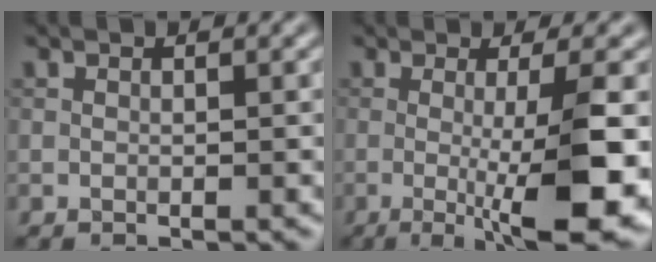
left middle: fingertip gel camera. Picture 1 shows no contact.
{"total": 9.7, "force": [-1.5, 2.0, 9.4], "torque": [-0.128, -0.017, -0.019]}